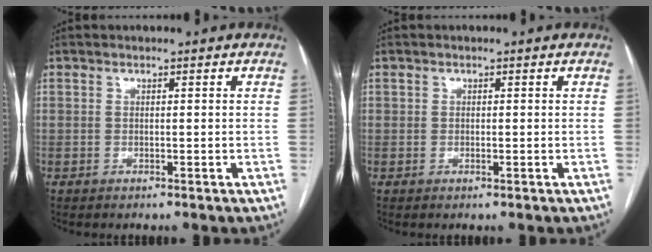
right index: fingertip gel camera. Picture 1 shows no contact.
{"total": 0.6, "force": [-0.1, 0.3, 0.5], "torque": [-0.009, -0.001, -0.002]}